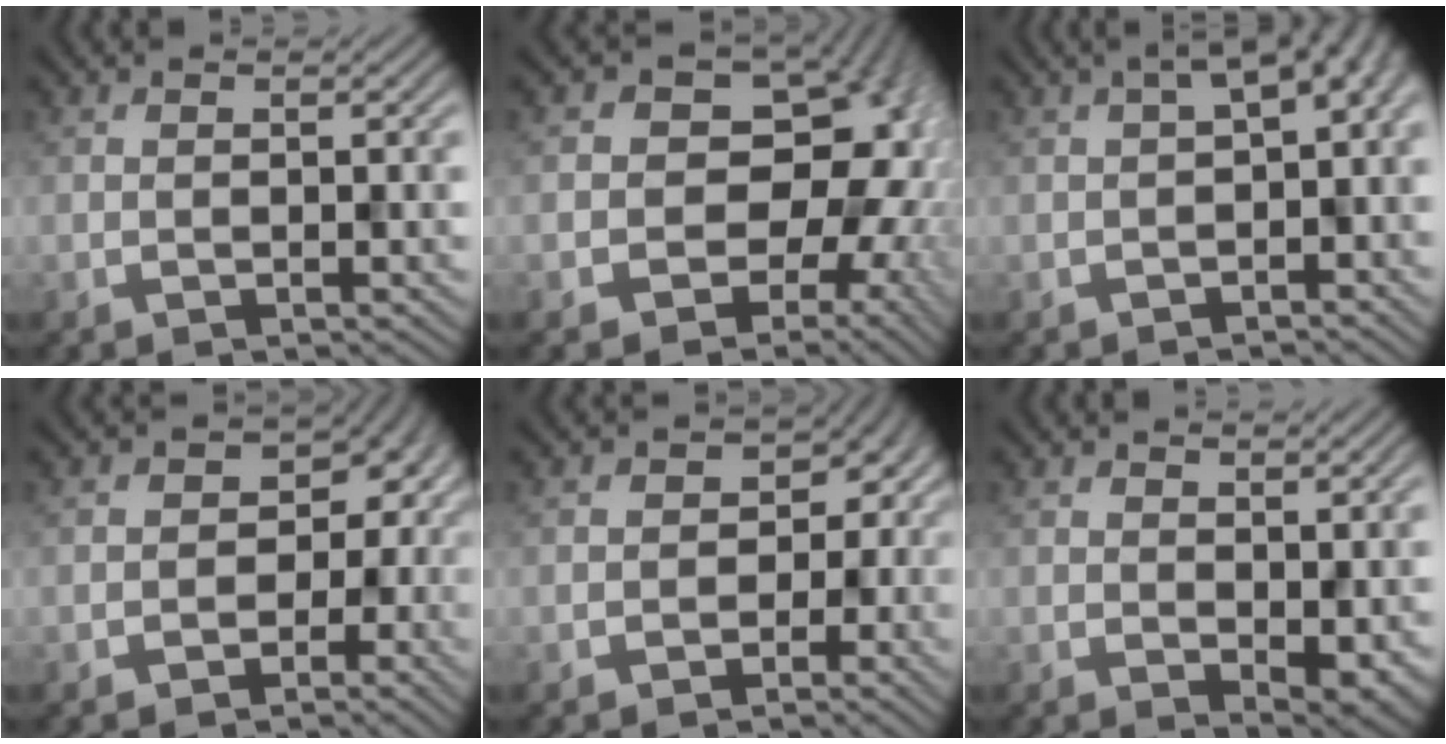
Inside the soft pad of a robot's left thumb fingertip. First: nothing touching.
{"total": 16.8, "force": [-1.6, 13.4, 10.0], "torque": [-0.144, -0.011, -0.043]}
{"total": 6.4, "force": [0.4, 3.1, 5.5], "torque": [-0.074, 0.004, 0.004]}
{"total": 7.2, "force": [-1.3, 5.9, 3.8], "torque": [-0.025, -0.011, -0.020]}
{"total": 5.9, "force": [-1.3, 5.0, 3.0], "torque": [-0.012, -0.009, -0.021]}
{"total": 2.8, "force": [0.7, 1.6, 2.1], "torque": [-0.036, -0.010, 0.017]}